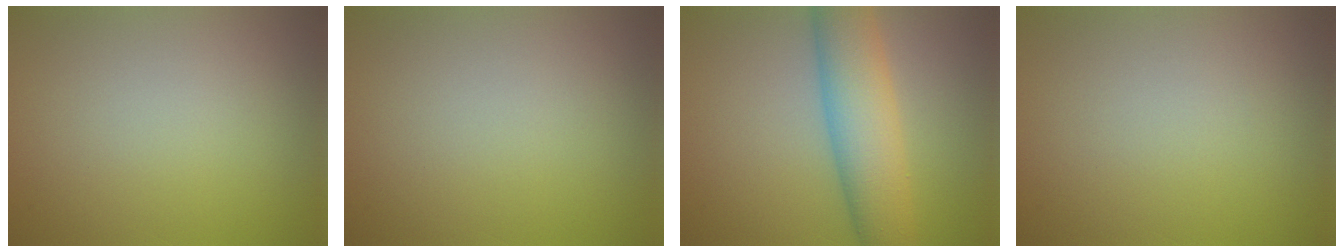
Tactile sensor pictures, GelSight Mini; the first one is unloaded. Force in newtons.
{"total": 0.0}
{"total": 7.3, "press": 7.3, "slide": 0.2}
{"total": 0.0}